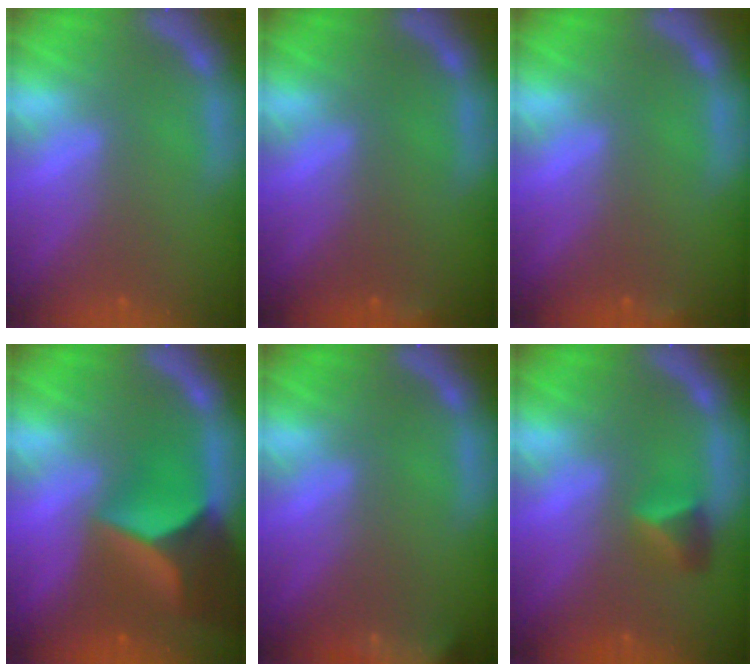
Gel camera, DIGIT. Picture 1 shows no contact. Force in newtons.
{"total": 0.9}
{"total": 0.9}
{"total": 10.0}
{"total": 8.5}
{"total": 2.4}